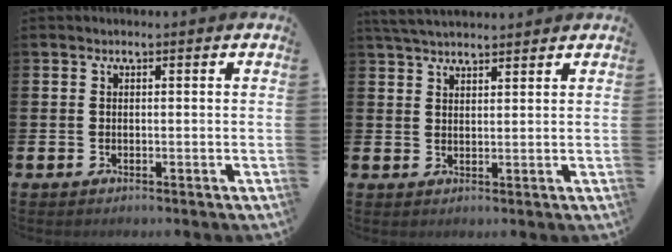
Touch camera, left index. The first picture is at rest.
{"total": 4.0, "force": [3.8, 0.7, 0.9], "torque": [-0.026, -0.010, 0.071]}